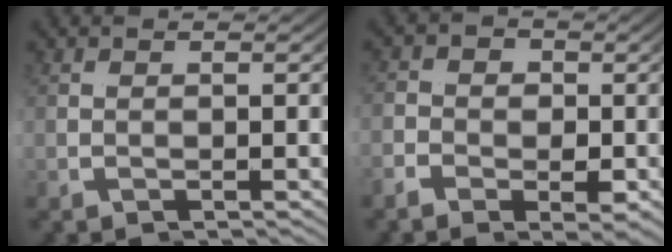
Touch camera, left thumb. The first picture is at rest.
{"total": 3.3, "force": [0.8, 2.8, 1.7], "torque": [-0.023, 0.016, -0.012]}